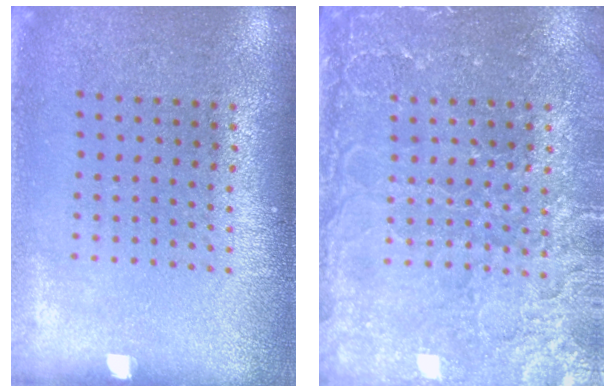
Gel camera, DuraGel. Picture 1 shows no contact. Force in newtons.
{"total": 4.2, "press": 4.0, "slide": 1.5}